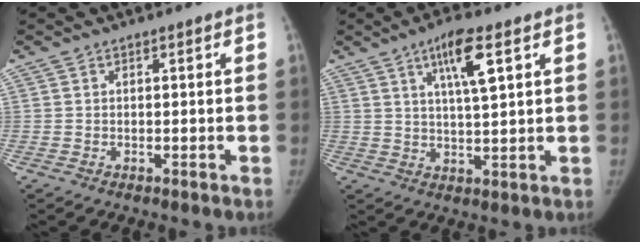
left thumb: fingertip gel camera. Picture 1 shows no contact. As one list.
[{"total": 8.0, "force": [3.7, 1.6, 6.9], "torque": [-0.118, -0.017, 0.065]}]